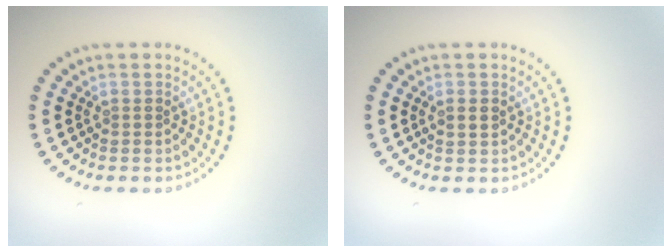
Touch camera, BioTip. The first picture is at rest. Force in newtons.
{"total": 1.7, "press": 1.7, "slide": 0.1}